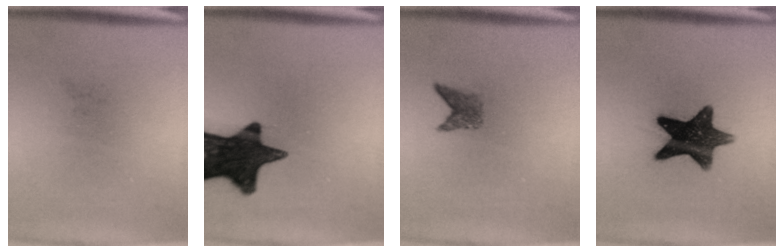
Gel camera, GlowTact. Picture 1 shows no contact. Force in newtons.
{"total": 16.3}
{"total": 1.9}
{"total": 12.6}